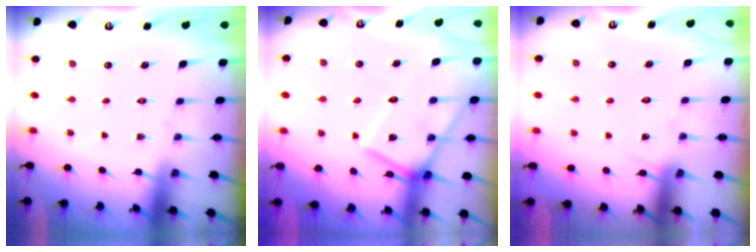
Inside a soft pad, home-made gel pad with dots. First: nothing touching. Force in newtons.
{"total": 13.1, "press": 13.1, "slide": 1.1}
{"total": 7.1, "press": 7.1, "slide": 0.4}